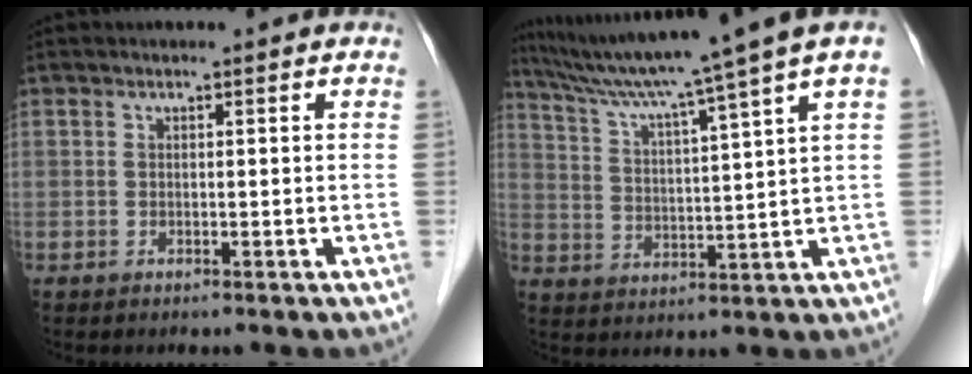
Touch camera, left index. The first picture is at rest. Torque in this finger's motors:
{"motor_torque": [0.71, -0.84, 1.00, 0.21]}